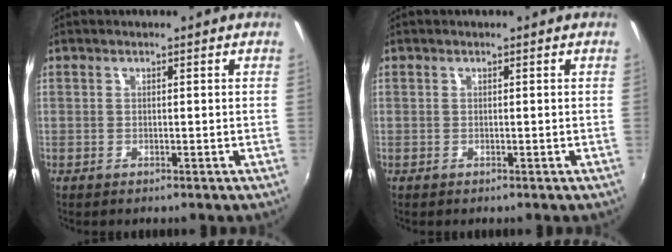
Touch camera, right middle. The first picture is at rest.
{"total": 0.0}